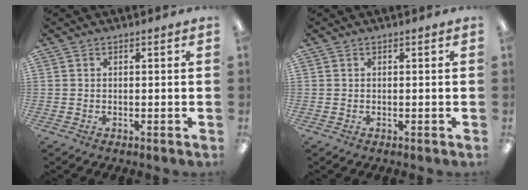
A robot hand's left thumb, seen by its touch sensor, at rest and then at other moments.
{"total": 0.0}